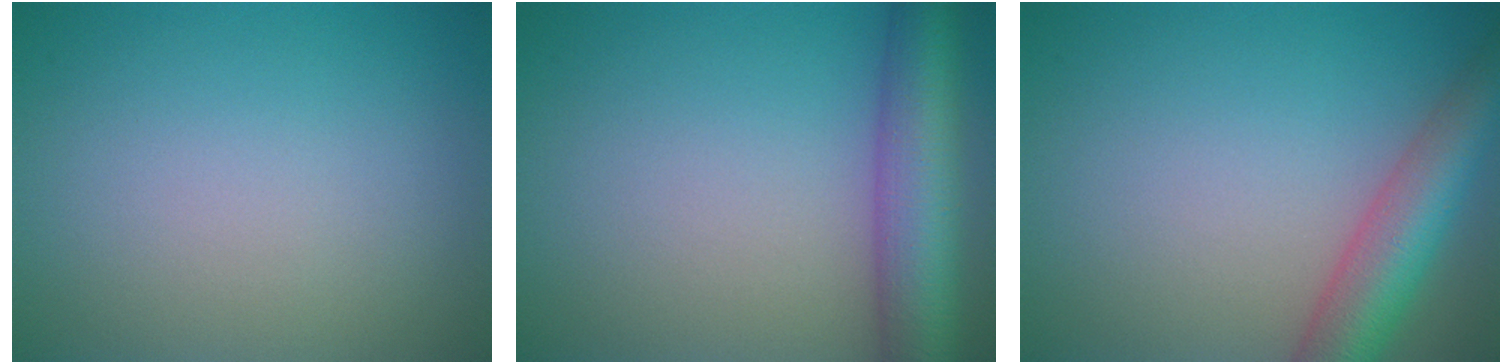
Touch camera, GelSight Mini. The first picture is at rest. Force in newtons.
{"total": 7.5, "press": 7.5, "slide": 0.2}
{"total": 6.1, "press": 6.1, "slide": 0.5}